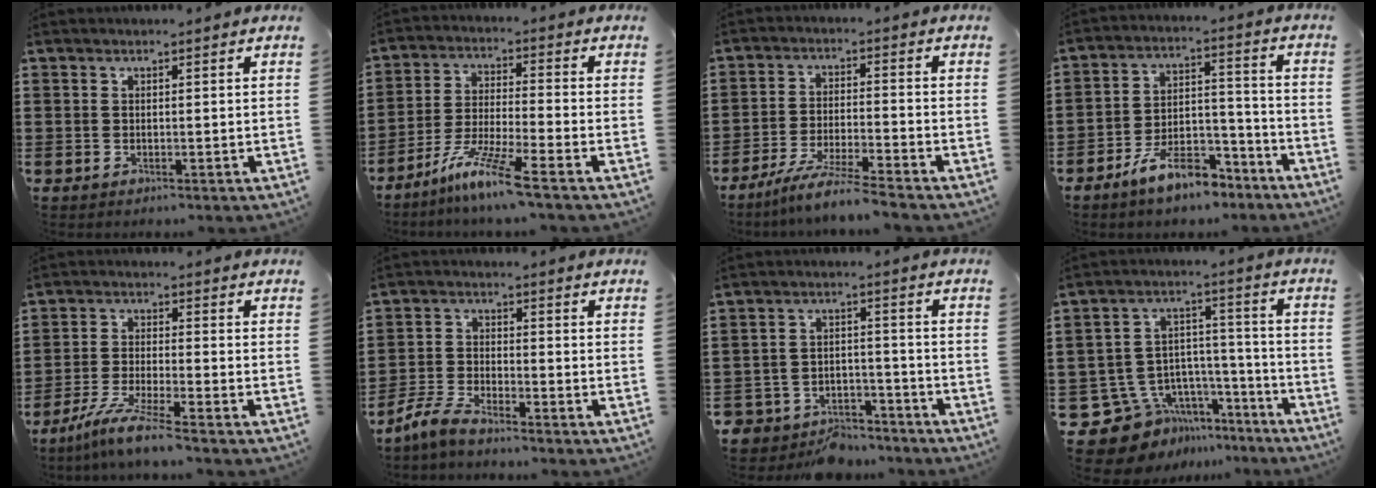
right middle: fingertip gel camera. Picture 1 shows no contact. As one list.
[{"total": 8.4, "force": [-6.5, -0.3, 5.3], "torque": [-0.111, -0.015, -0.127]}, {"total": 6.1, "force": [-5.4, -0.6, 2.8], "torque": [-0.054, -0.018, -0.104]}, {"total": 9.2, "force": [-7.3, 3.1, 4.7], "torque": [-0.084, 0.024, -0.137]}, {"total": 6.0, "force": [-4.9, -0.4, 3.4], "torque": [-0.081, -0.019, -0.098]}, {"total": 4.7, "force": [-4.3, 0.4, 1.9], "torque": [-0.060, -0.008, -0.090]}, {"total": 6.9, "force": [-6.5, 2.1, 0.5], "torque": [-0.014, 0.023, -0.133]}, {"total": 11.0, "force": [-8.9, 6.2, 2.1], "torque": [-0.066, 0.015, -0.165]}]